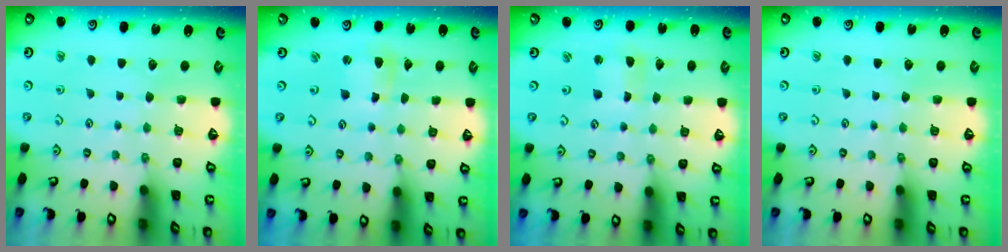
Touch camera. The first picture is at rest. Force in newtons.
{"total": 3.7, "press": 3.7, "slide": 0.3}
{"total": 2.1, "press": 2.1, "slide": 0.3}
{"total": 0.0}